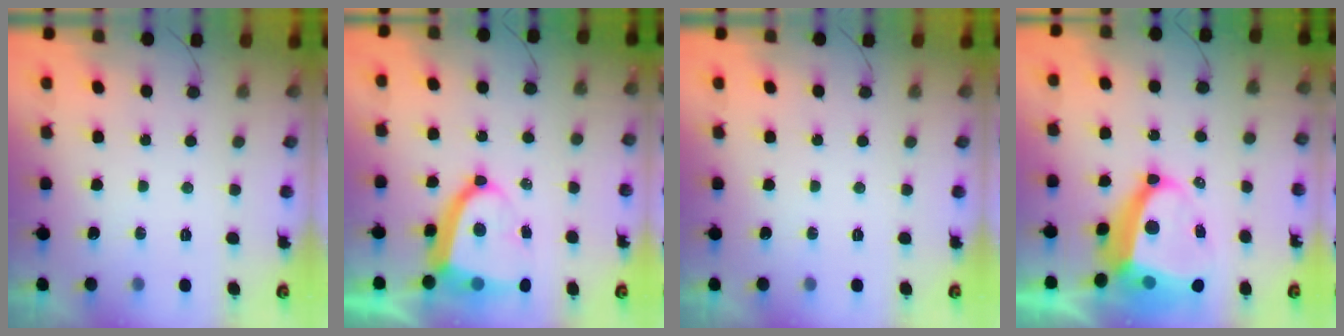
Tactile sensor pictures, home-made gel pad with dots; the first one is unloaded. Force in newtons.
{"total": 12.8, "press": 12.7, "slide": 1.6}
{"total": 0.0}
{"total": 13.8, "press": 13.8, "slide": 1.5}